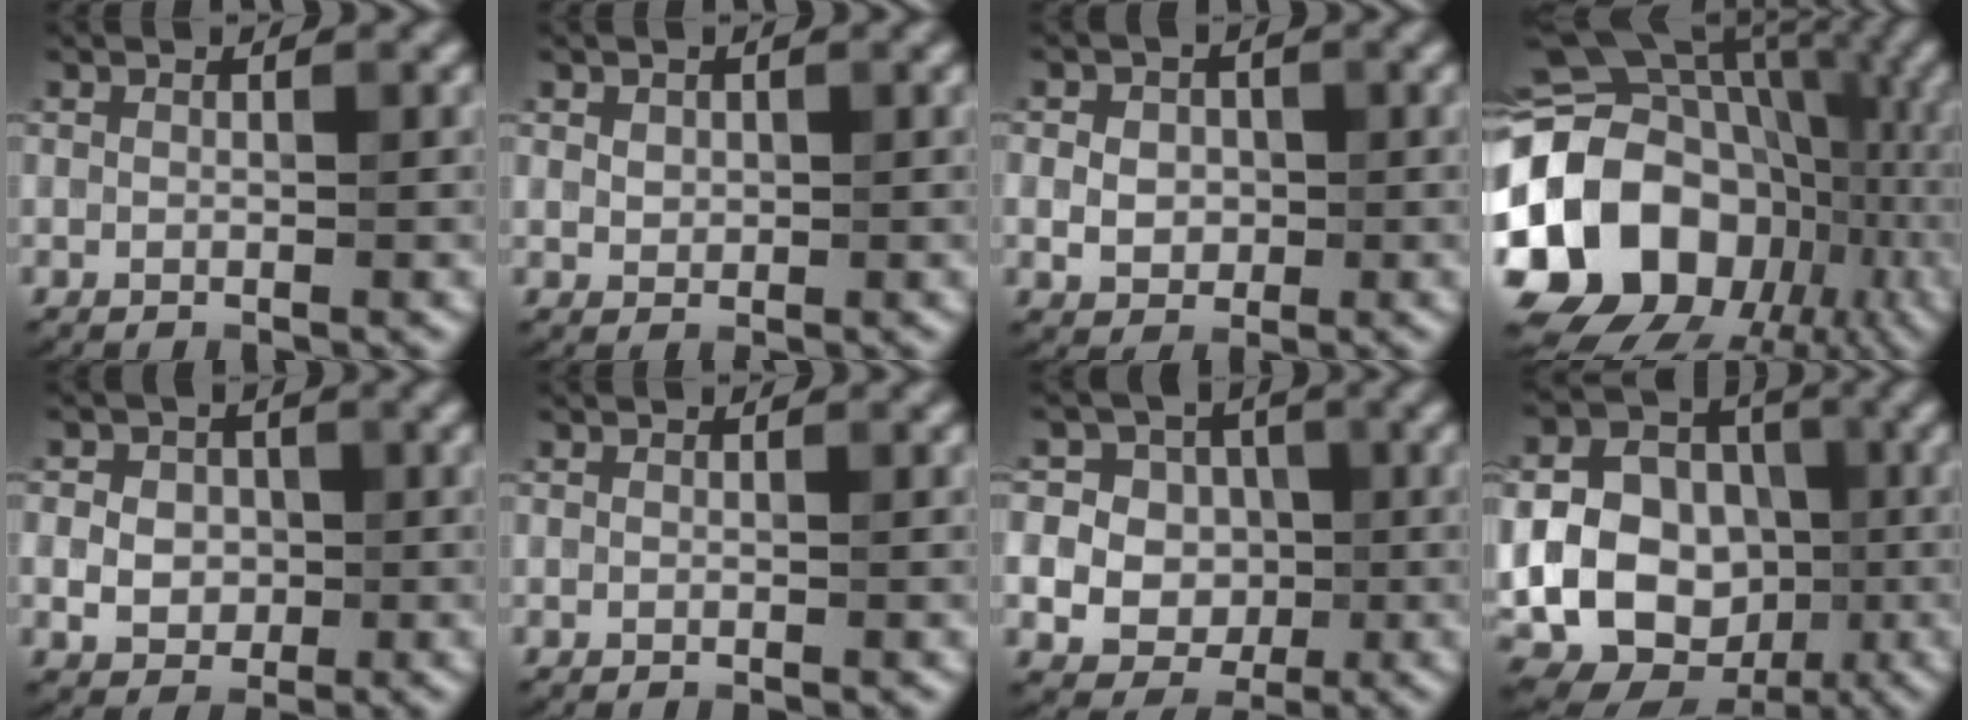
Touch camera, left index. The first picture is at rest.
{"total": 1.3, "force": [0.5, 1.0, 0.5], "torque": [-0.007, -0.002, 0.014]}
{"total": 3.4, "force": [0.1, 2.9, 1.8], "torque": [-0.018, 0.006, -0.013]}
{"total": 18.6, "force": [-4.1, 15.0, 10.2], "torque": [-0.211, 0.001, -0.078]}
{"total": 4.5, "force": [0.2, 3.9, 2.3], "torque": [-0.024, 0.015, -0.015]}
{"total": 0.0}
{"total": 11.7, "force": [0.8, 10.8, 4.2], "torque": [-0.104, 0.029, -0.002]}
{"total": 18.5, "force": [-3.1, 16.2, 8.5], "torque": [-0.180, -0.006, -0.068]}